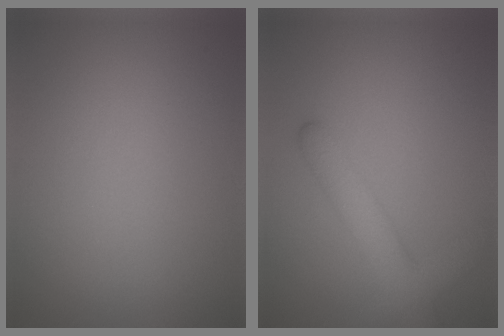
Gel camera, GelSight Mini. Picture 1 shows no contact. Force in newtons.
{"total": 4.7, "press": 4.7, "slide": 0.2}